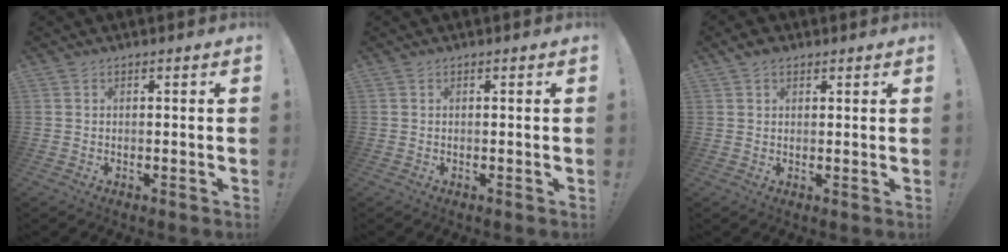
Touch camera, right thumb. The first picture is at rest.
{"total": 0.0}
{"total": 2.9, "force": [2.0, 1.7, 1.2], "torque": [-0.018, -0.006, 0.036]}